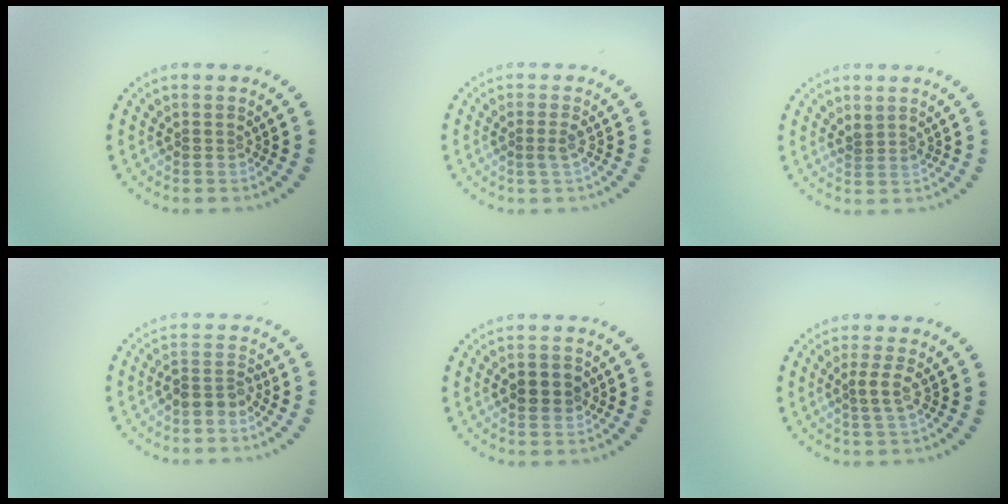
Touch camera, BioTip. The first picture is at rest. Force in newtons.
{"total": 1.2, "press": 0.9, "slide": 0.8}
{"total": 1.3, "press": 0.9, "slide": 0.9}
{"total": 2.2, "press": 1.9, "slide": 1.2}
{"total": 2.5, "press": 2.5, "slide": 0.1}
{"total": 1.7, "press": 1.3, "slide": 1.2}